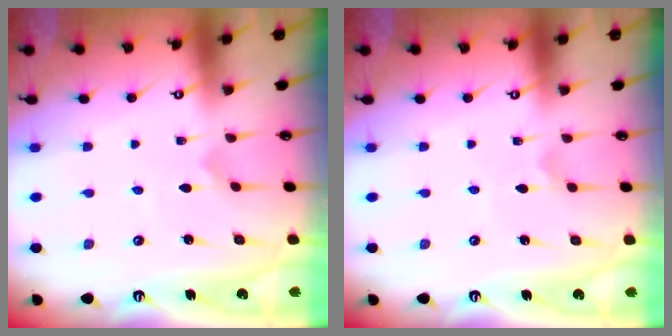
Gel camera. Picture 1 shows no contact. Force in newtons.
{"total": 1.5, "press": 1.4, "slide": 0.4}